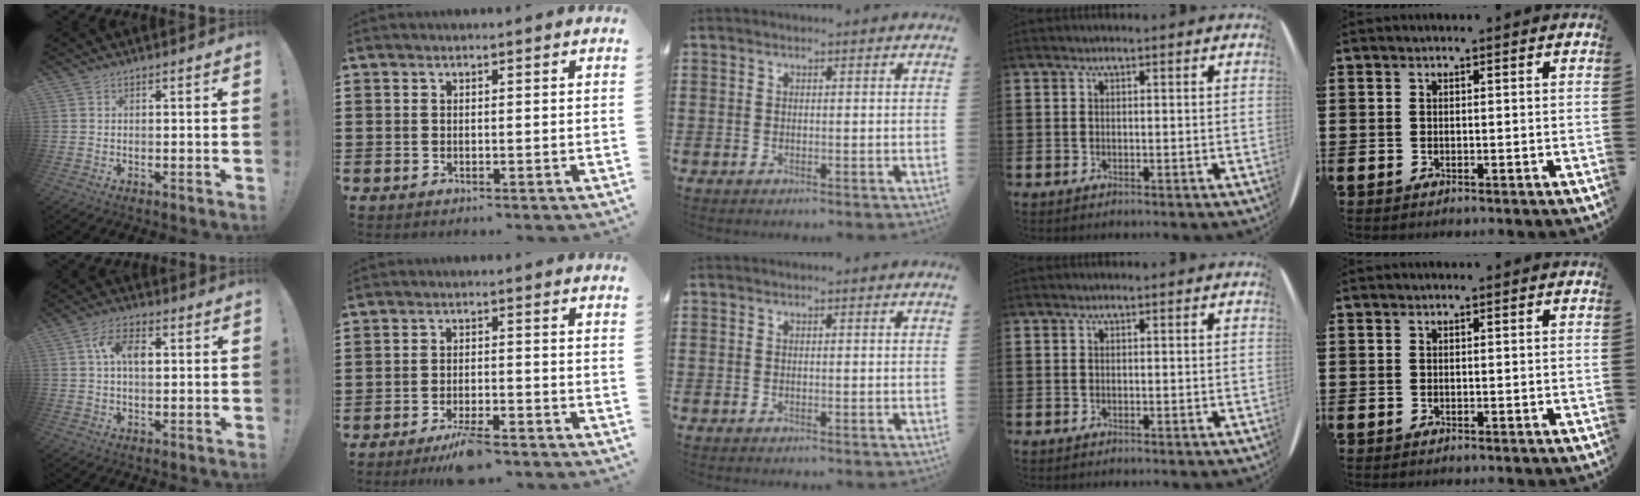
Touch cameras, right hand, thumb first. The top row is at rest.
{"thumb": {"total": 7.6, "force": [1.7, 4.2, 6.1], "torque": [-0.101, 0.009, 0.030]}, "index": {"total": 4.5, "force": [-3.5, 0.8, 2.6], "torque": [-0.048, 0.001, -0.066]}}